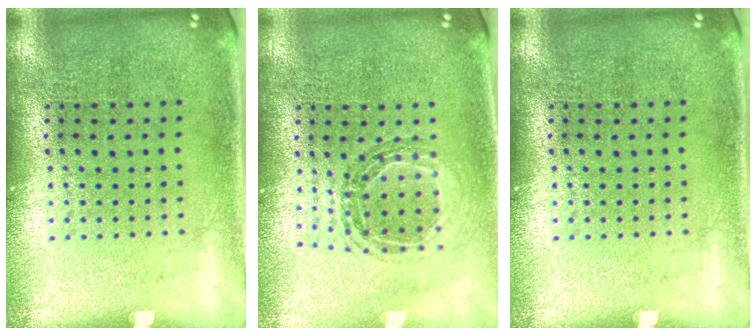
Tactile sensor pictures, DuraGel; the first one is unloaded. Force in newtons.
{"total": 0.8, "press": 0.8, "slide": 0.1}
{"total": 0.0}